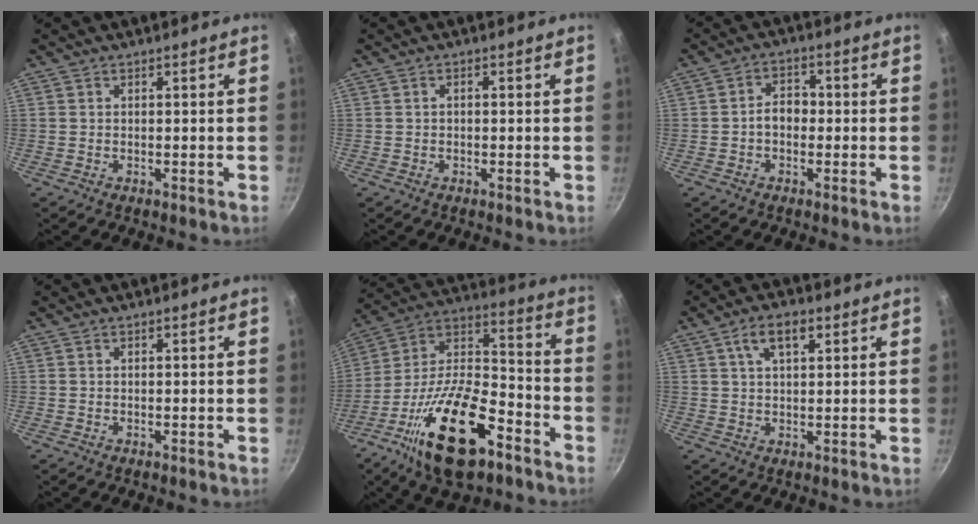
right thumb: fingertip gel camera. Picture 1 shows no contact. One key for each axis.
{"total": 0.8, "fx": -0.1, "fy": 0.5, "fz": 0.6, "tx": -0.012, "ty": 0.006, "tz": -0.001}
{"total": 4.5, "fx": -0.7, "fy": 3.4, "fz": 2.9, "tx": -0.023, "ty": 0.019, "tz": -0.018}
{"total": 0.0}
{"total": 24.2, "fx": -12.0, "fy": 10.7, "fz": 18.0, "tx": -0.297, "ty": 0.060, "tz": -0.219}
{"total": 6.0, "fx": 2.6, "fy": 2.9, "fz": 4.6, "tx": -0.069, "ty": 0.003, "tz": 0.044}